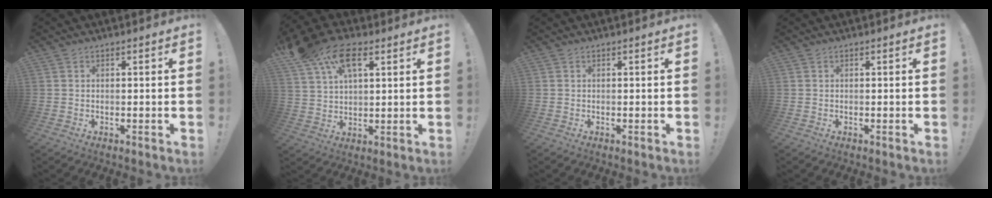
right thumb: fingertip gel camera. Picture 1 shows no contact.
{"total": 14.8, "force": [8.1, 8.2, 9.4], "torque": [-0.180, -0.031, 0.145]}
{"total": 0.0}
{"total": 0.0}